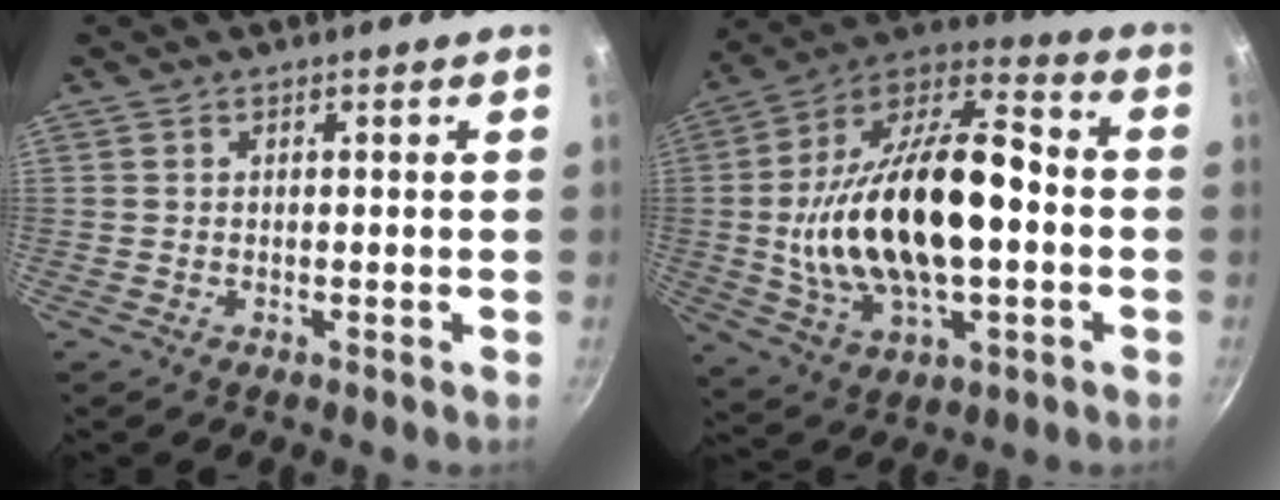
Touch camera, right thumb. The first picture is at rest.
{"total": 27.4, "force": [-1.2, 14.1, 23.5], "torque": [-0.423, 0.036, -0.021]}